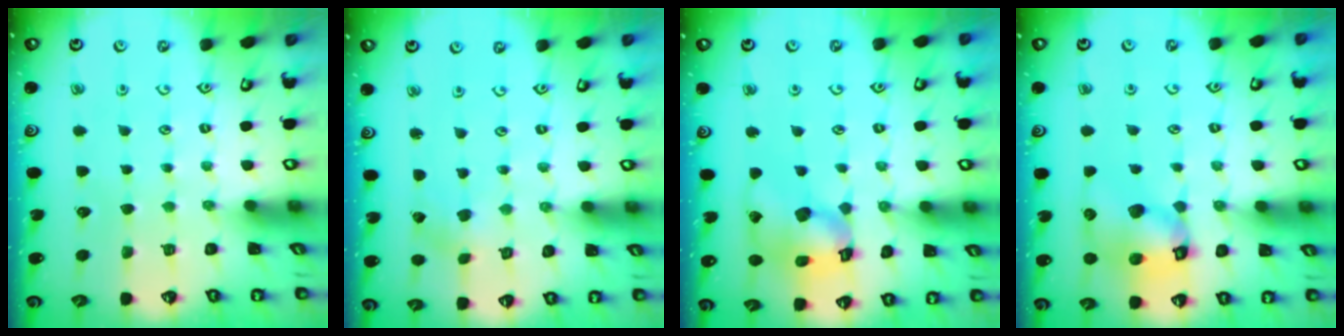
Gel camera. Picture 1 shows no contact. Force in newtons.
{"total": 0.6, "press": 0.6, "slide": 0.1}
{"total": 14.9, "press": 14.8, "slide": 1.9}
{"total": 12.6, "press": 12.5, "slide": 1.7}